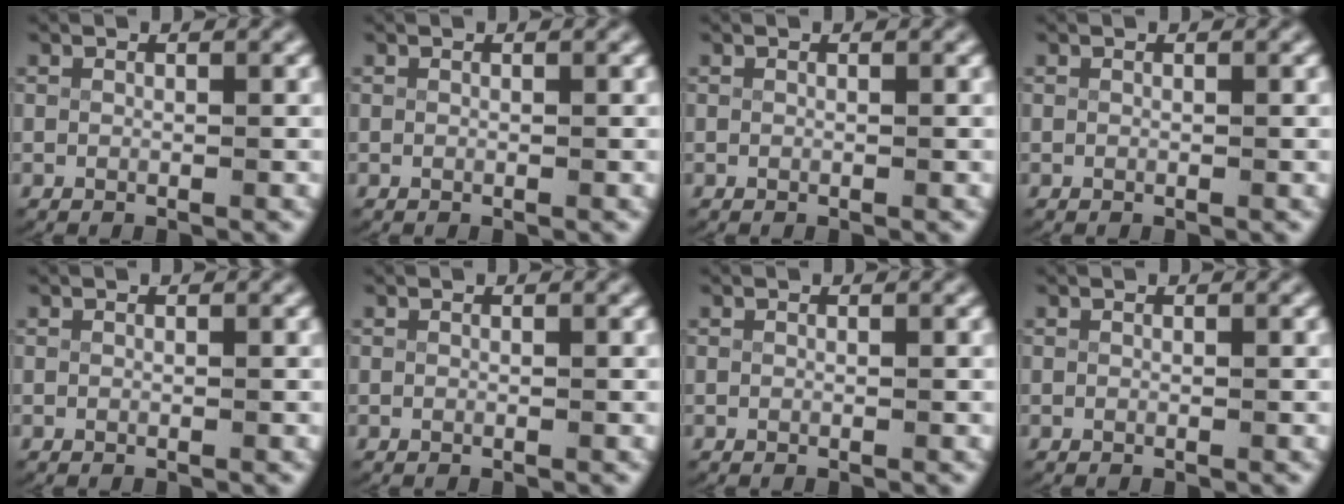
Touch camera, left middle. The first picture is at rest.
{"total": 0.0}
{"total": 0.0}
{"total": 0.0}
{"total": 0.0}
{"total": 0.0}
{"total": 0.0}
{"total": 0.0}